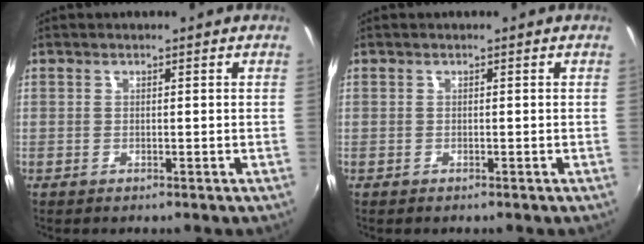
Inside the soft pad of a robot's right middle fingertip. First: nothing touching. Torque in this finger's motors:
{"motor_torque": [0.32, -0.24, -0.02, 0.00]}